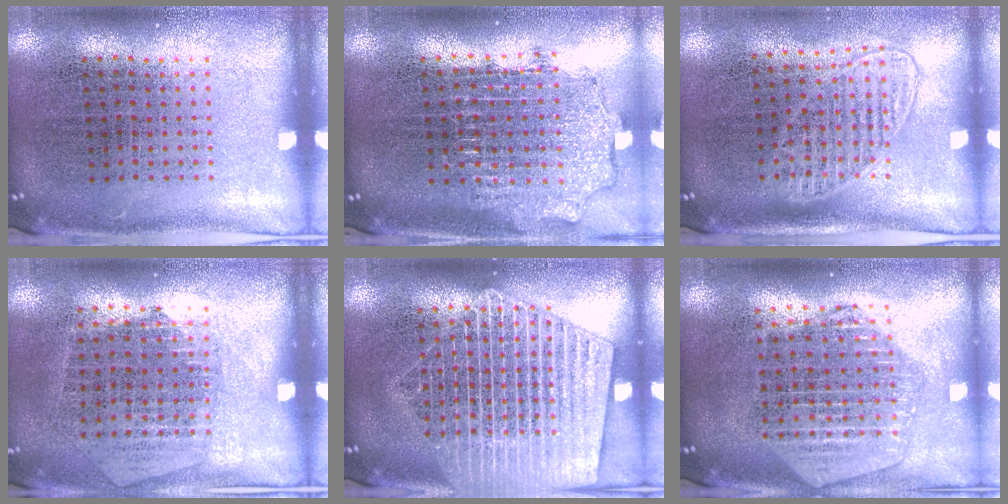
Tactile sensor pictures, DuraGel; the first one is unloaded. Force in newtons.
{"total": 1.9, "press": 1.5, "slide": 1.2}
{"total": 1.4, "press": 1.2, "slide": 0.7}
{"total": 1.3, "press": 1.1, "slide": 0.6}
{"total": 3.1, "press": 3.1, "slide": 0.3}
{"total": 2.2, "press": 1.9, "slide": 0.9}